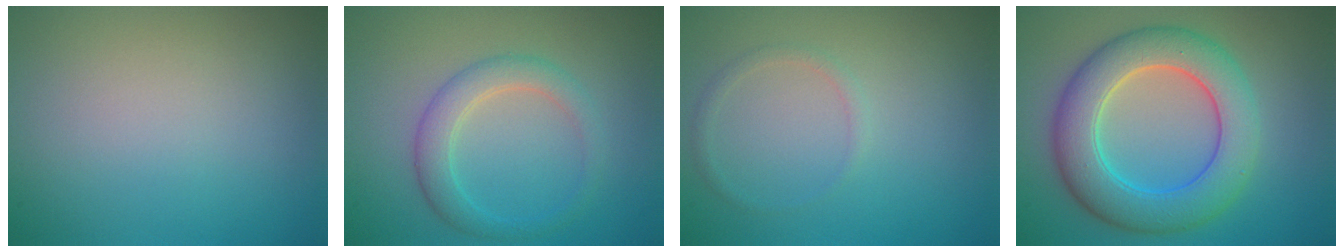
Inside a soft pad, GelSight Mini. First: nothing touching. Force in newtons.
{"total": 3.0, "press": 3.0, "slide": 0.2}
{"total": 0.9, "press": 0.9, "slide": 0.1}
{"total": 7.9, "press": 7.8, "slide": 0.2}